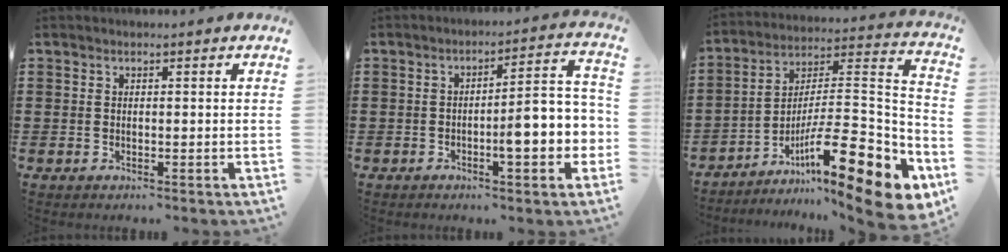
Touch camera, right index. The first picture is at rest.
{"total": 8.1, "force": [-2.2, 2.1, 7.5], "torque": [-0.099, -0.015, -0.043]}
{"total": 16.6, "force": [-8.3, 3.7, 13.9], "torque": [-0.195, 0.005, -0.139]}